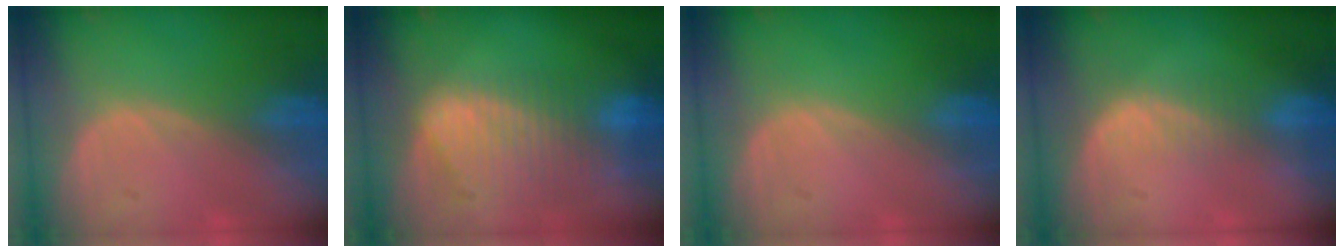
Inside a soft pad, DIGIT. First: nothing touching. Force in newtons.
{"total": 9.1, "press": 8.0, "slide": 4.4}
{"total": 0.0}
{"total": 2.7, "press": 2.3, "slide": 1.5}